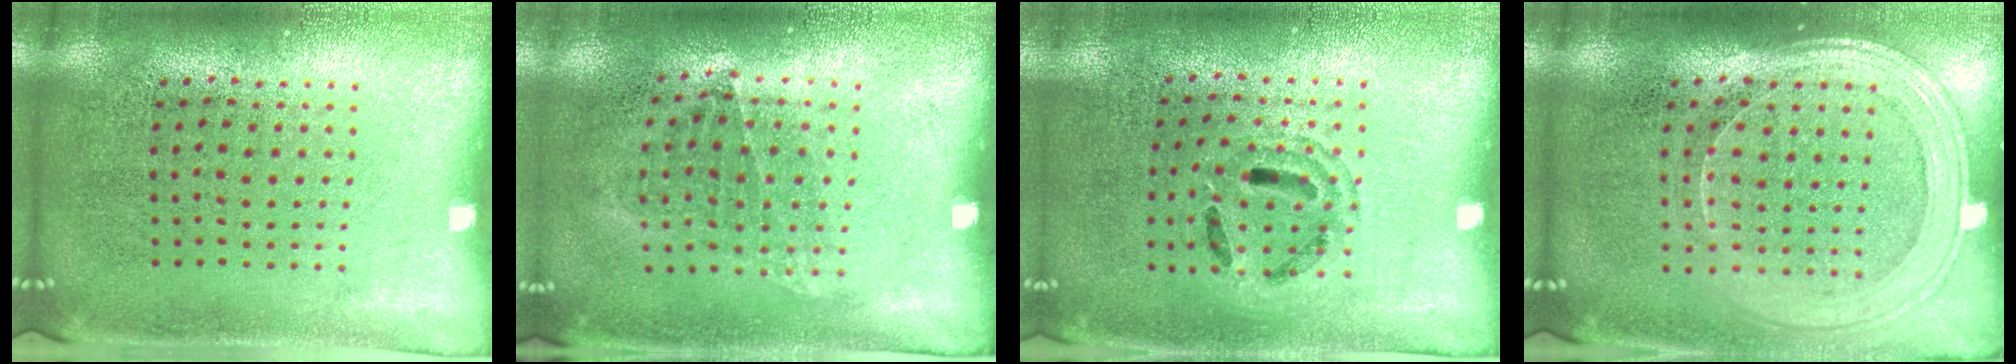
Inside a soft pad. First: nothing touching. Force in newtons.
{"total": 1.0, "press": 0.8, "slide": 0.6}
{"total": 1.0, "press": 1.0, "slide": 0.1}
{"total": 1.8, "press": 1.6, "slide": 0.7}